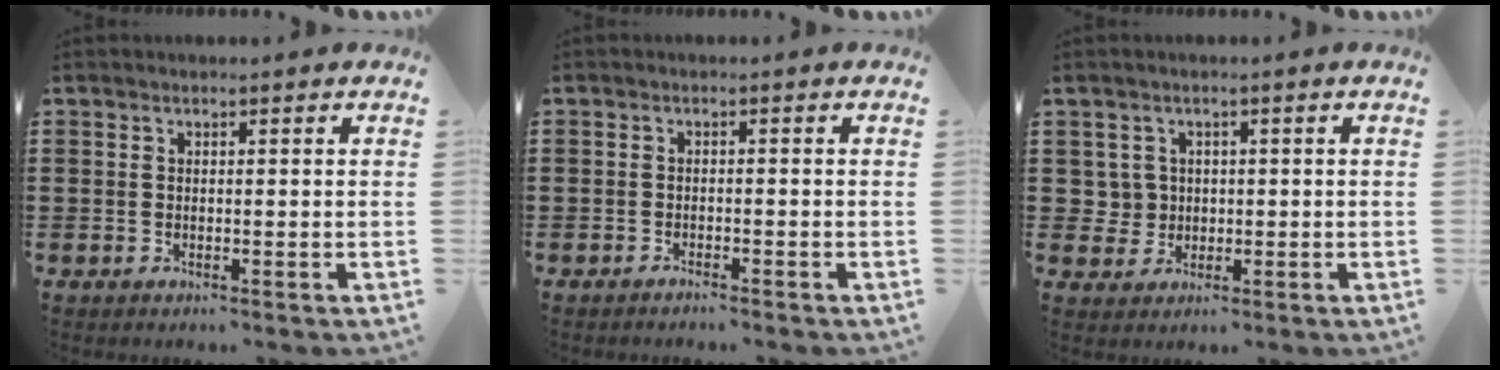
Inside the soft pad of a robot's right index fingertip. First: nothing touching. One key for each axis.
{"total": 1.1, "fx": -1.1, "fy": -0.1, "fz": 0.1, "tx": -0.005, "ty": -0.001, "tz": -0.022}
{"total": 2.8, "fx": 0.1, "fy": 2.8, "fz": 0.4, "tx": -0.022, "ty": 0.008, "tz": -0.002}